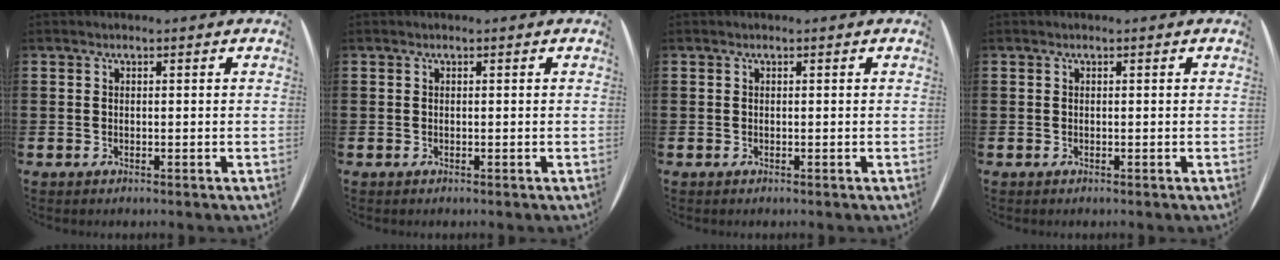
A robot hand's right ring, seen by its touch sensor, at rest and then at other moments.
{"total": 0.0}
{"total": 0.0}
{"total": 0.0}